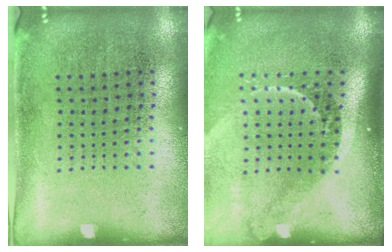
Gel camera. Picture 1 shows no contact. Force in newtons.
{"total": 2.2, "press": 1.5, "slide": 1.6}